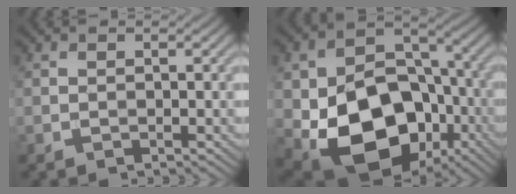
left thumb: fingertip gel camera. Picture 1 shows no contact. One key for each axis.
{"total": 18.0, "fx": -5.9, "fy": 12.8, "fz": 11.3, "tx": -0.198, "ty": -0.041, "tz": -0.091}